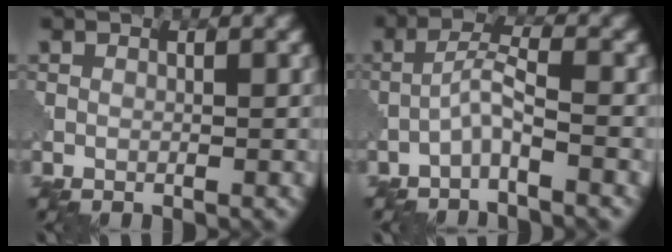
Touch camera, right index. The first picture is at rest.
{"total": 2.6, "force": [-1.5, 0.2, 2.1], "torque": [-0.044, 0.014, -0.037]}